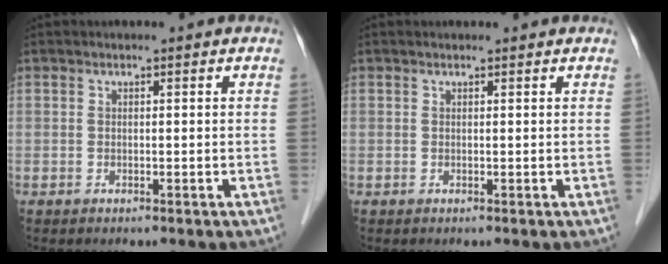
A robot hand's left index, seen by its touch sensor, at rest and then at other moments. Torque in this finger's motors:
{"motor_torque": [0.05, -0.12, -0.07, 0.00]}